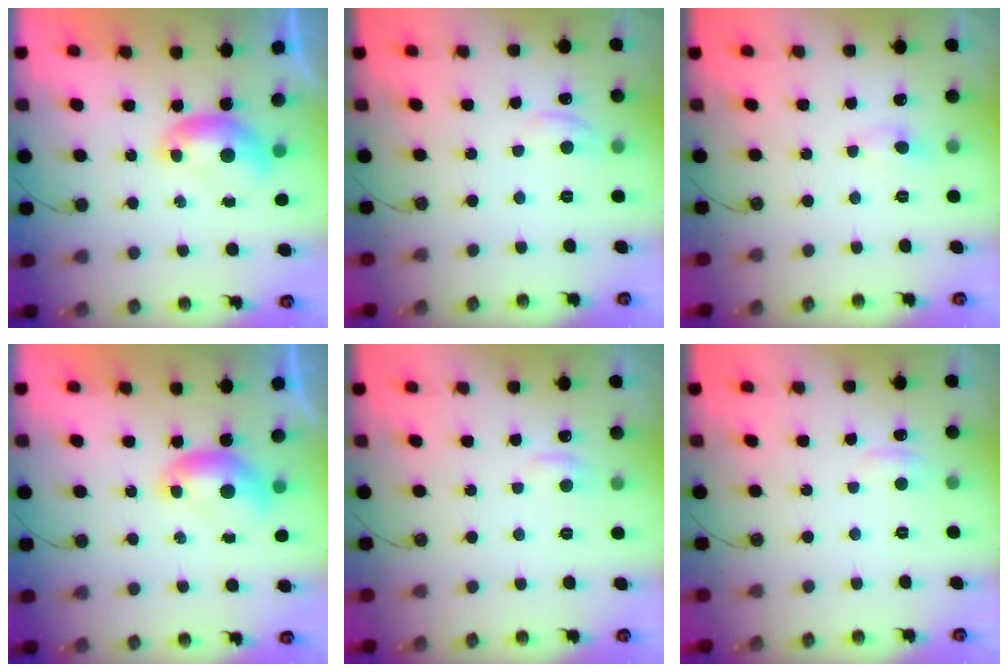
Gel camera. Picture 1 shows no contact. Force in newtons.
{"total": 1.3, "press": 1.1, "slide": 0.7}
{"total": 2.5, "press": 2.4, "slide": 0.5}
{"total": 0.0}
{"total": 0.8, "press": 0.3, "slide": 0.7}
{"total": 2.1, "press": 2.0, "slide": 0.6}